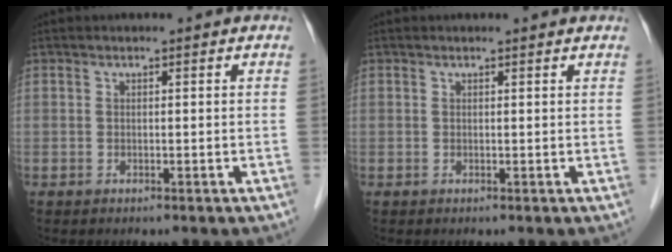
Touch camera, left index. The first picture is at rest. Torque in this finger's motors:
{"motor_torque": [0.32, -0.40, 0.01, -0.01]}